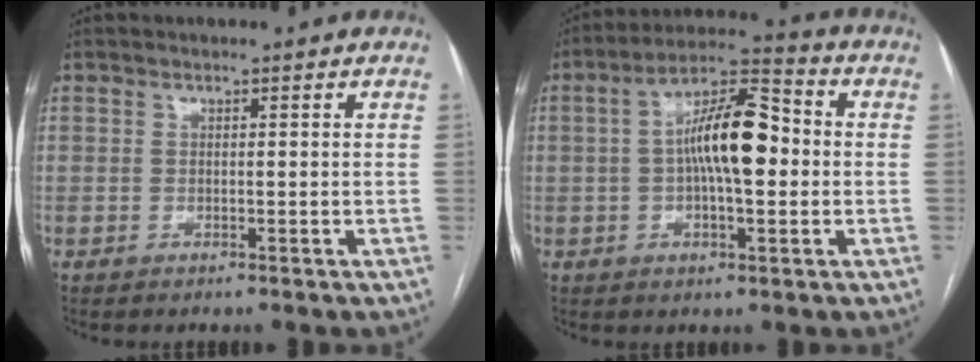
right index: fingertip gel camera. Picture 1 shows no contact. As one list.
[{"total": 11.7, "force": [0.2, 3.4, 11.1], "torque": [-0.202, 0.027, -0.002]}]